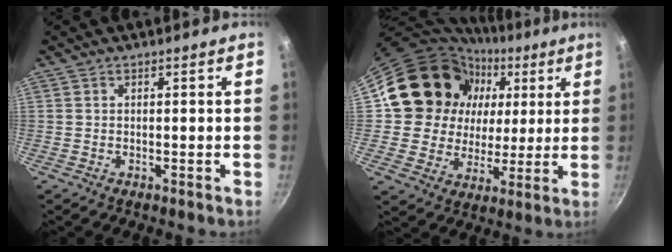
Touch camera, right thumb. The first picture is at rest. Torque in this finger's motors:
{"motor_torque": [-0.45, 2.77, -0.02, 0.13, 0.12]}